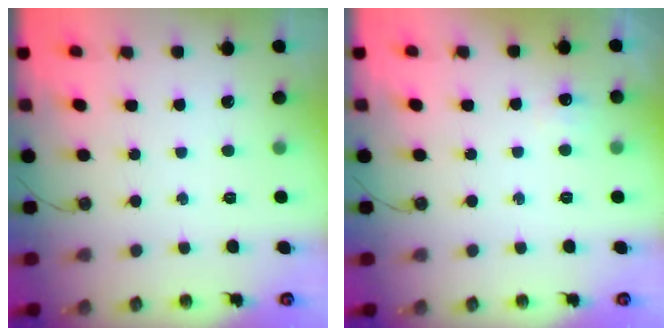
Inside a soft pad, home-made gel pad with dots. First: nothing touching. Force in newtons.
{"total": 4.9, "press": 4.8, "slide": 1.0}